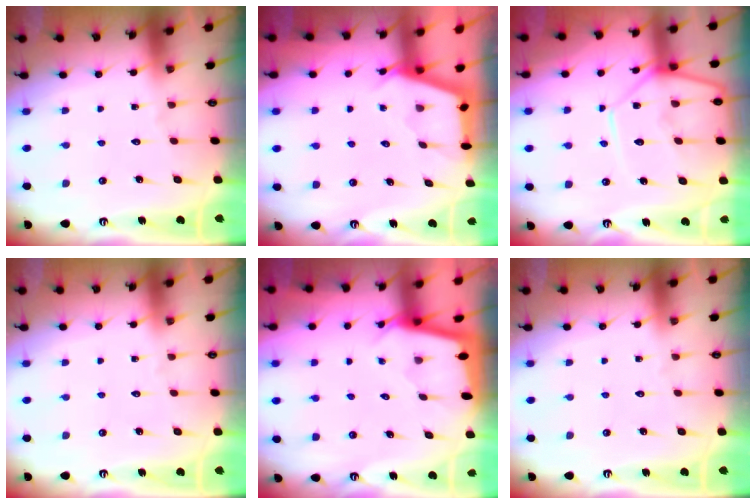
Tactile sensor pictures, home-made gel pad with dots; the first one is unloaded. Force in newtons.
{"total": 2.6, "press": 2.6, "slide": 0.3}
{"total": 11.4, "press": 11.4, "slide": 1.1}
{"total": 0.0}
{"total": 1.9, "press": 1.9, "slide": 0.1}
{"total": 0.0}